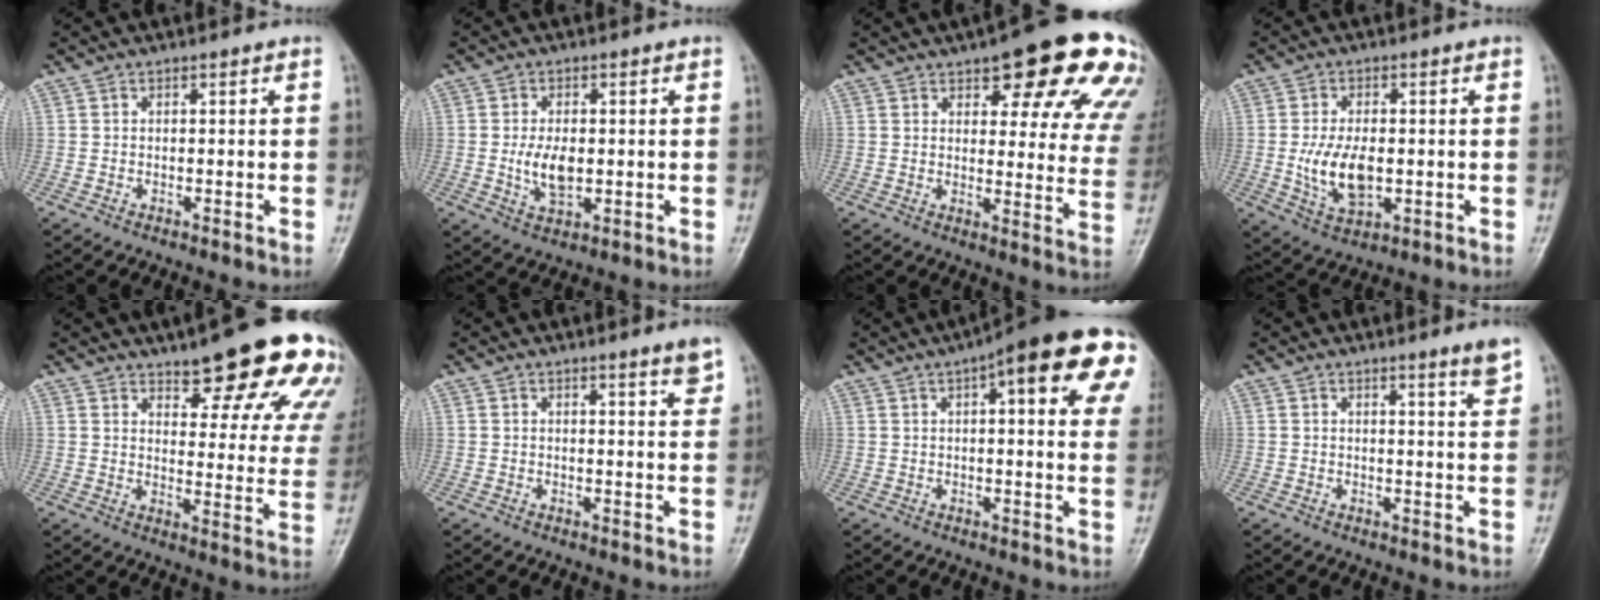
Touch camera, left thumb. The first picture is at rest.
{"total": 5.8, "force": [-0.2, 3.2, 4.8], "torque": [-0.088, -0.009, -0.001]}
{"total": 21.6, "force": [12.8, 7.1, 15.9], "torque": [-0.153, -0.039, 0.147]}
{"total": 8.9, "force": [-0.8, 5.0, 7.3], "torque": [-0.131, -0.008, -0.007]}
{"total": 20.7, "force": [14.7, 6.0, 13.4], "torque": [-0.127, -0.073, 0.178]}
{"total": 3.2, "force": [2.3, 0.2, 2.2], "torque": [-0.025, -0.017, 0.030]}
{"total": 20.2, "force": [7.6, 5.6, 17.8], "torque": [-0.221, 0.010, 0.088]}
{"total": 3.7, "force": [2.6, -0.2, 2.5], "torque": [-0.033, -0.025, 0.037]}